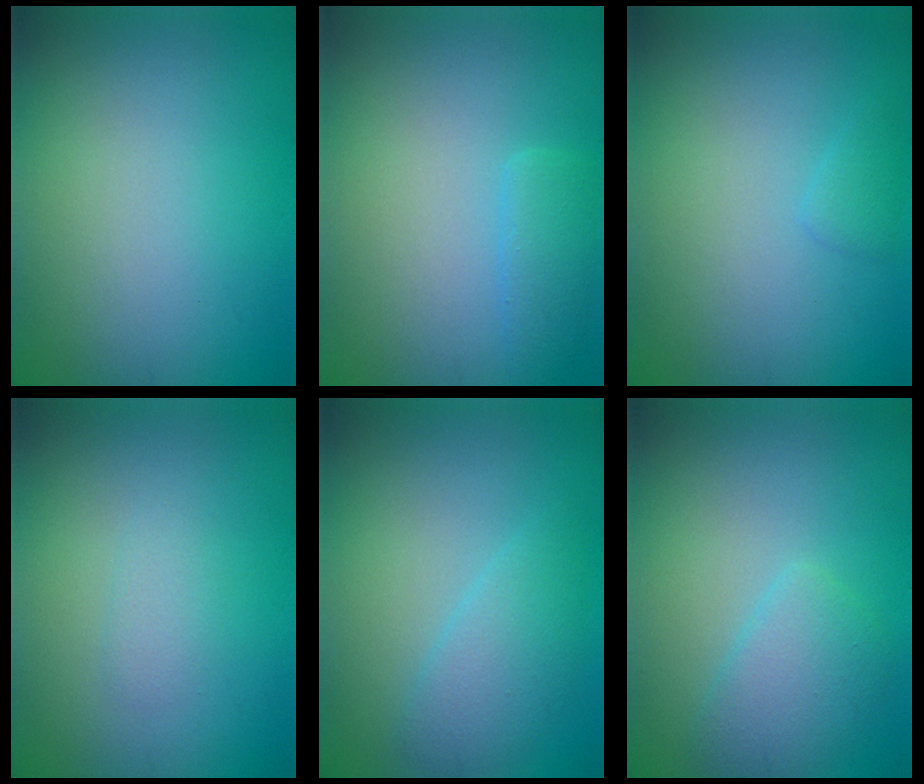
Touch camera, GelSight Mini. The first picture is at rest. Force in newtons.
{"total": 1.8, "press": 1.8, "slide": 0.2}
{"total": 0.9, "press": 0.9, "slide": 0.0}
{"total": 1.0, "press": 1.0, "slide": 0.1}
{"total": 2.5, "press": 2.5, "slide": 0.2}
{"total": 2.7, "press": 2.7, "slide": 0.2}